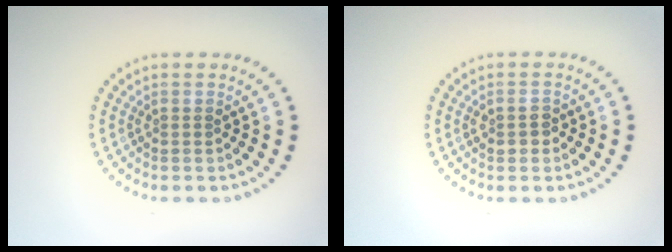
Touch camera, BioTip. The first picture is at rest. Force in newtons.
{"total": 1.5, "press": 1.5, "slide": 0.1}